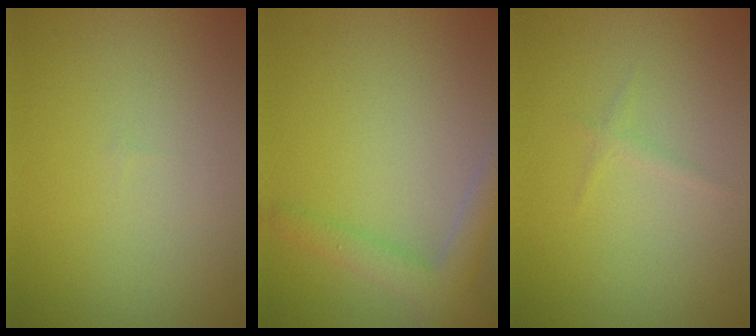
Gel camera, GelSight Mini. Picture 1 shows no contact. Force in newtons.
{"total": 2.9, "press": 2.9, "slide": 0.2}
{"total": 0.6, "press": 0.6, "slide": 0.1}